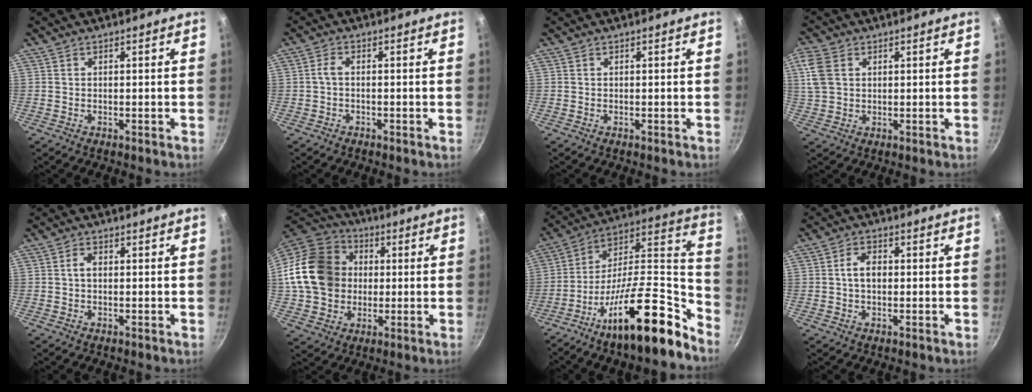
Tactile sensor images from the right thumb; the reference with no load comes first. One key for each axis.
{"total": 1.8, "fx": -0.6, "fy": 0.9, "fz": 1.4, "tx": -0.032, "ty": 0.013, "tz": -0.014}
{"total": 0.0}
{"total": 6.8, "fx": 2.0, "fy": 4.8, "fz": 4.3, "tx": -0.092, "ty": 0.002, "tz": 0.039}
{"total": 2.0, "fx": 0.1, "fy": 1.3, "fz": 1.5, "tx": -0.024, "ty": 0.007, "tz": 0.000}
{"total": 20.4, "fx": 1.2, "fy": 17.0, "fz": 11.1, "tx": -0.189, "ty": 0.036, "tz": 0.022}
{"total": 24.9, "fx": -16.0, "fy": 6.7, "fz": 17.9, "tx": -0.220, "ty": 0.098, "tz": -0.283}
{"total": 4.3, "fx": 0.1, "fy": 2.8, "fz": 3.2, "tx": -0.048, "ty": 0.013, "tz": -0.003}